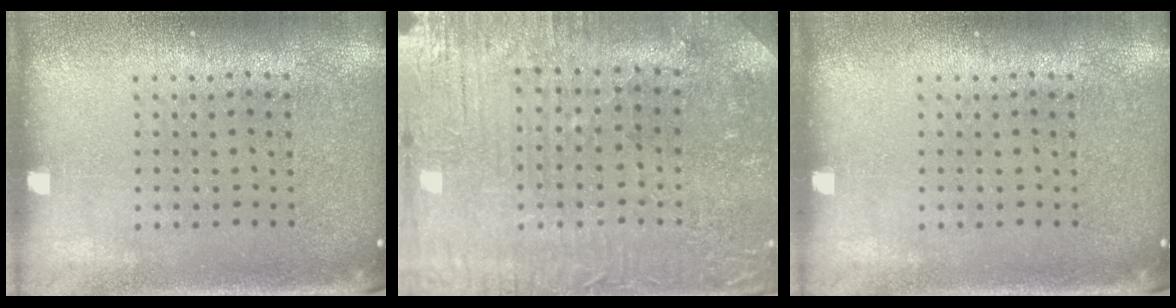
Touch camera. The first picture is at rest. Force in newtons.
{"total": 1.3, "press": 1.3, "slide": 0.4}
{"total": 0.0}